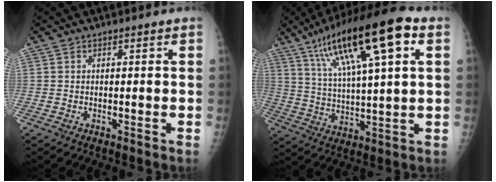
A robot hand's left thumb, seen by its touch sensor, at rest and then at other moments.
{"total": 21.5, "force": [9.8, 5.2, 18.4], "torque": [-0.307, 0.002, 0.166]}